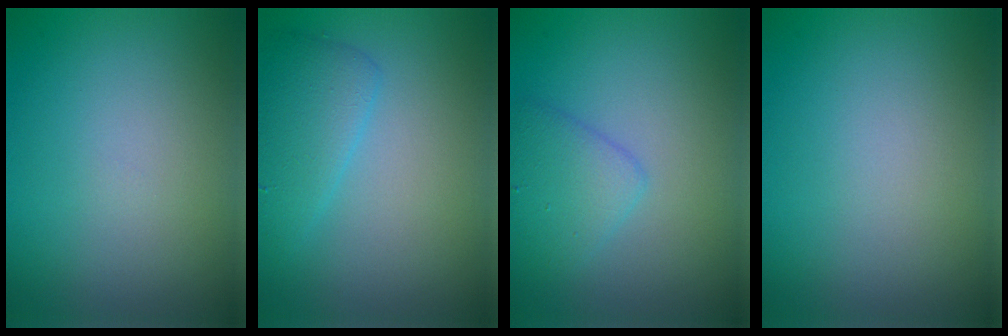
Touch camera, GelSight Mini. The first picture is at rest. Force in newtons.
{"total": 2.9, "press": 2.9, "slide": 0.1}
{"total": 2.6, "press": 2.6, "slide": 0.0}
{"total": 0.0}